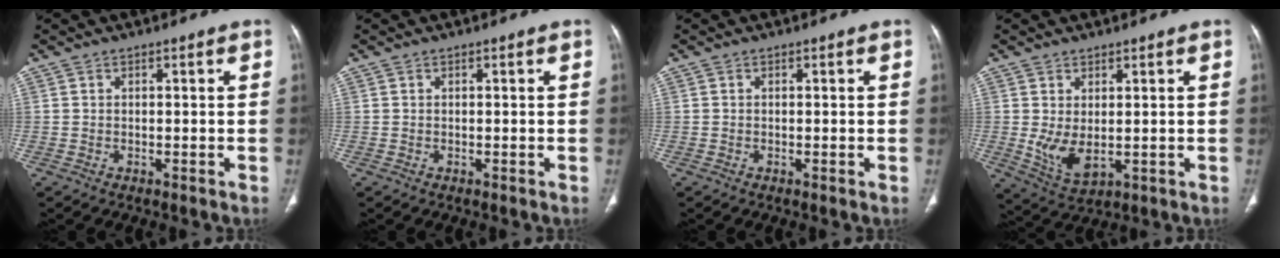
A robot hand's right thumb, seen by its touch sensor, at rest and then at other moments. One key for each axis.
{"total": 0.0}
{"total": 0.0}
{"total": 6.2, "fx": 0.2, "fy": 3.1, "fz": 5.3, "tx": -0.099, "ty": -0.015, "tz": 0.021}